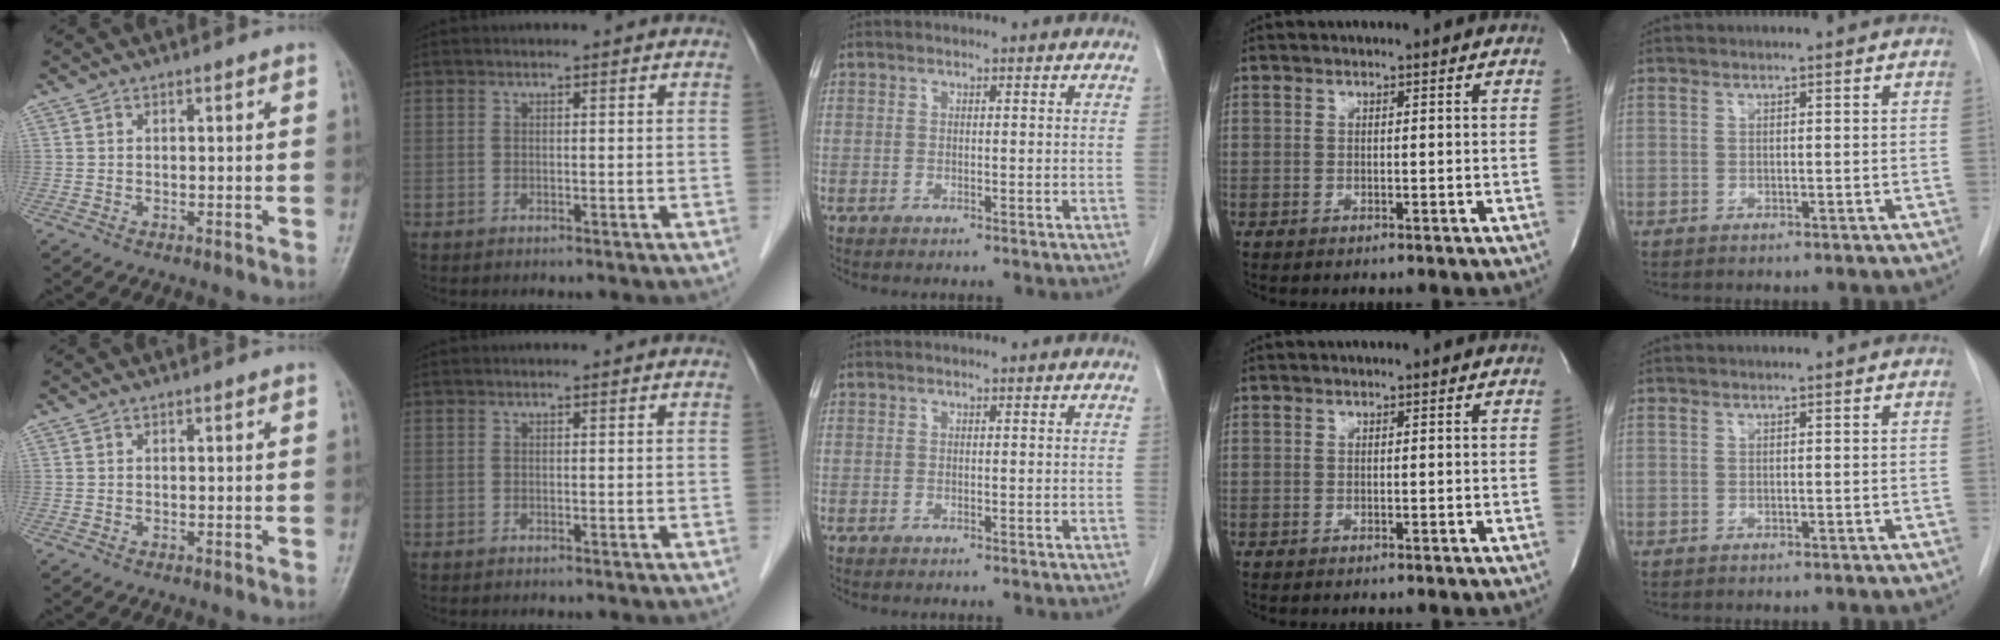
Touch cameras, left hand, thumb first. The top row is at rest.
{}